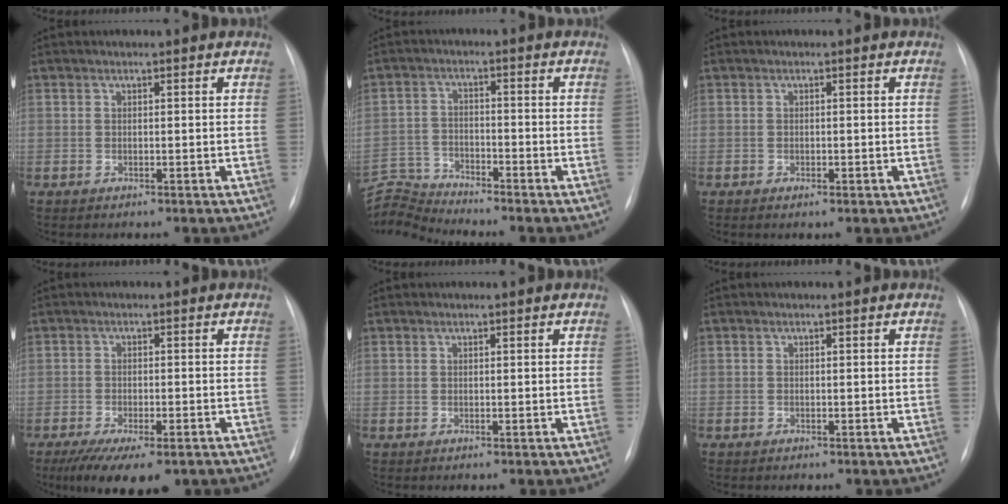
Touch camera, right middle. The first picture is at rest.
{"total": 7.0, "force": [-6.7, -1.2, -1.4], "torque": [0.014, 0.009, -0.129]}
{"total": 1.4, "force": [-0.7, 0.7, 1.0], "torque": [-0.014, 0.001, -0.005]}
{"total": 10.8, "force": [-7.5, 3.7, 6.8], "torque": [-0.104, -0.014, -0.109]}
{"total": 0.0}
{"total": 0.5, "force": [-0.4, 0.4, 0.0], "torque": [-0.001, 0.004, -0.007]}